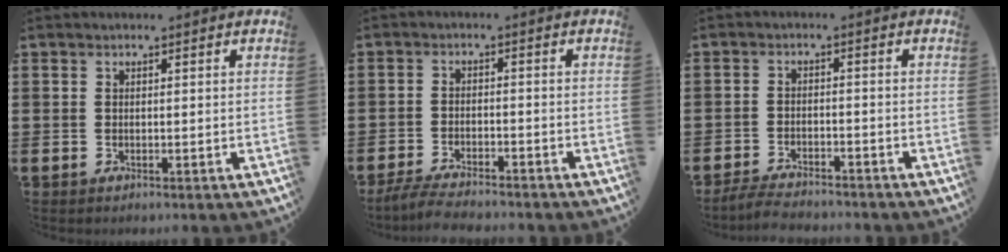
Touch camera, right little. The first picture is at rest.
{"total": 3.2, "force": [-3.1, 0.2, 0.8], "torque": [-0.021, 0.001, -0.064]}
{"total": 2.9, "force": [-2.8, 0.3, 0.4], "torque": [-0.010, 0.006, -0.059]}